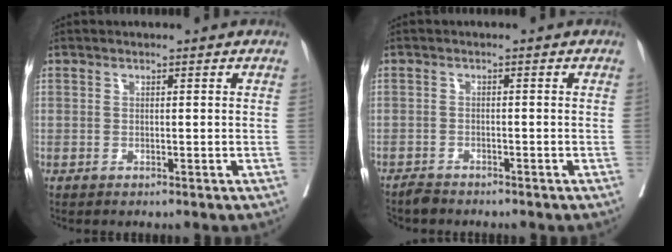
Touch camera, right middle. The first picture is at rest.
{"total": 1.9, "force": [-1.9, 0.4, -0.1], "torque": [0.001, -0.006, -0.034]}